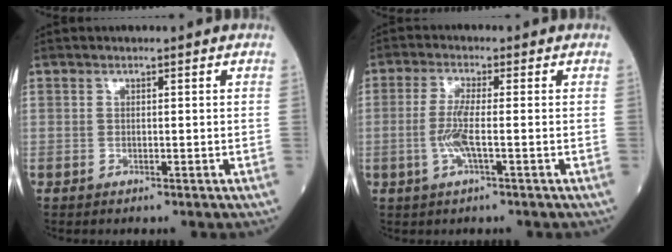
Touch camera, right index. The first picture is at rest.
{"total": 4.5, "force": [-1.0, 0.2, 4.4], "torque": [-0.100, -0.006, -0.024]}